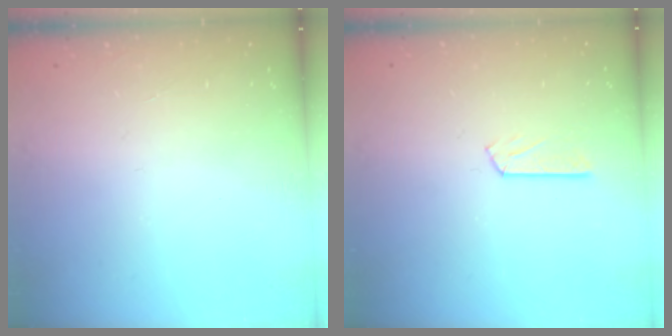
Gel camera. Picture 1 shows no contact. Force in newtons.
{"total": 4.2, "press": 4.2, "slide": 0.4}